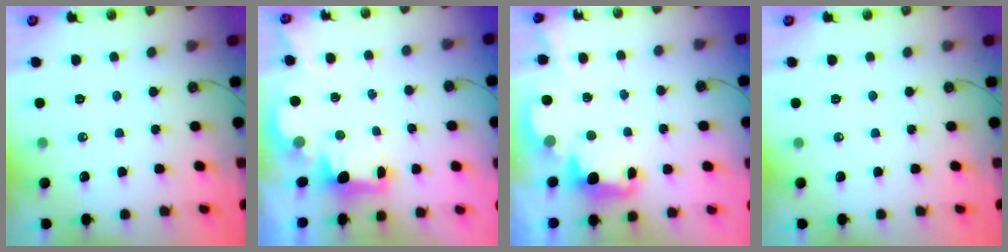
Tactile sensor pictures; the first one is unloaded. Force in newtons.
{"total": 2.2, "press": 2.1, "slide": 0.8}
{"total": 2.5, "press": 2.4, "slide": 0.5}
{"total": 0.0}